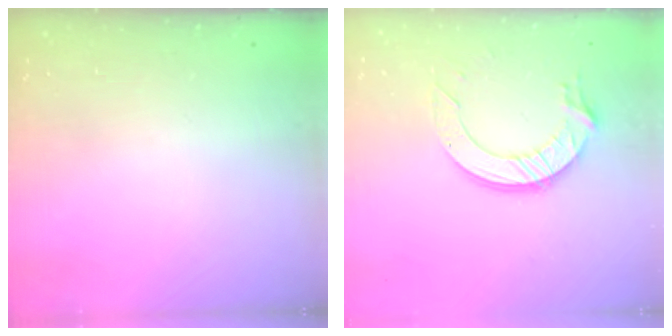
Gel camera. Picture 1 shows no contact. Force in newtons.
{"total": 11.8, "press": 11.8, "slide": 1.1}